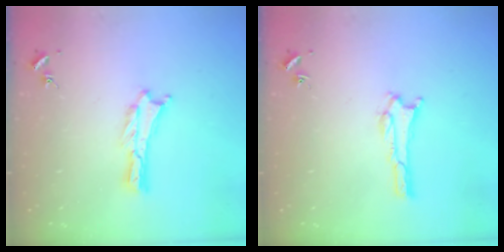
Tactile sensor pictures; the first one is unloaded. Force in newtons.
{"total": 1.1, "press": 1.0, "slide": 0.1}